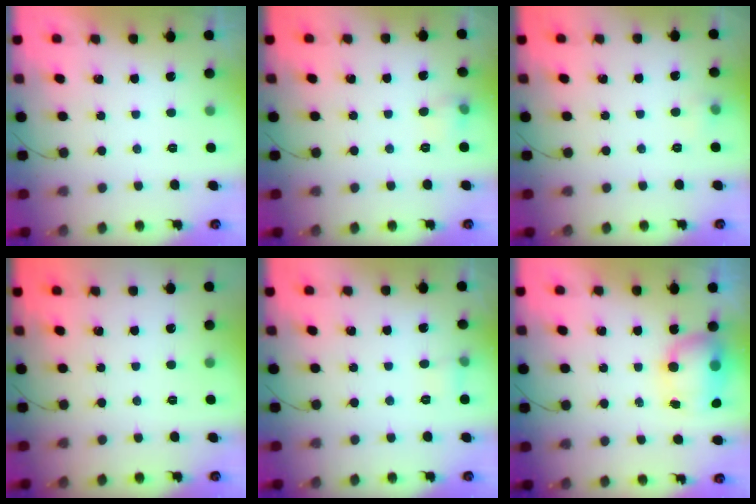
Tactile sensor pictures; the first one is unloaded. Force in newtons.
{"total": 4.8, "press": 4.7, "slide": 1.2}
{"total": 3.6, "press": 3.5, "slide": 0.9}
{"total": 0.0}
{"total": 4.4, "press": 4.1, "slide": 1.6}
{"total": 8.8, "press": 8.2, "slide": 3.3}